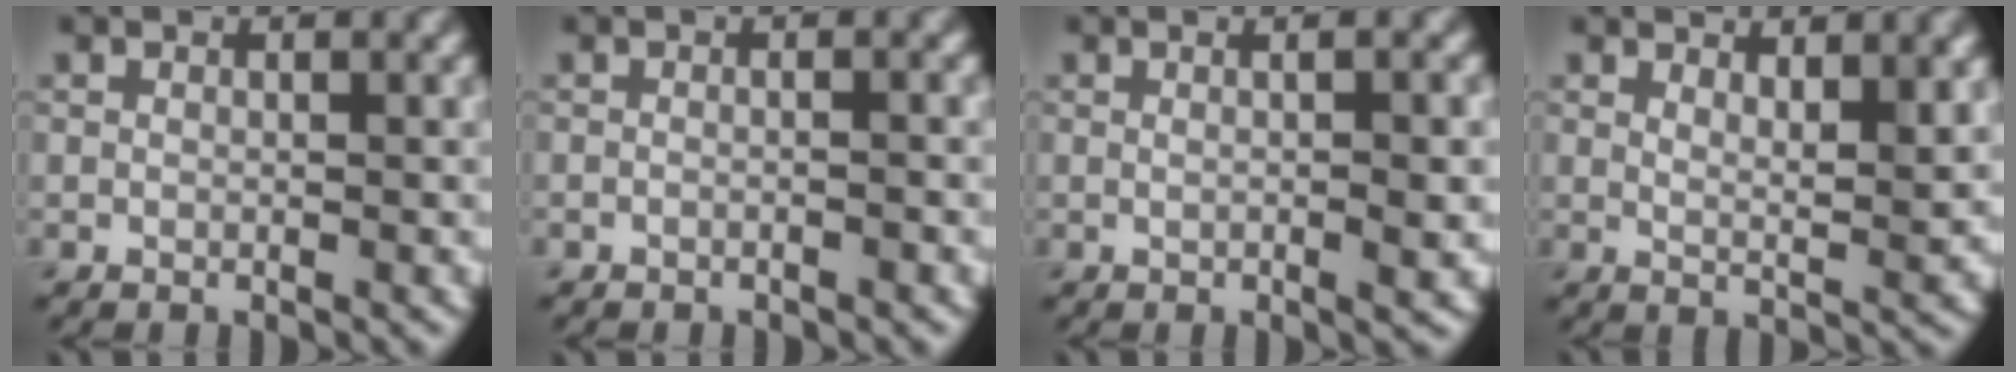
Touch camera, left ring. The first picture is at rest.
{"total": 1.1, "force": [-0.2, 0.5, 0.9], "torque": [-0.002, -0.011, -0.016]}
{"total": 4.1, "force": [0.2, 1.0, 3.9], "torque": [-0.048, 0.007, 0.003]}
{"total": 3.9, "force": [2.4, 1.0, 2.9], "torque": [-0.034, -0.002, 0.038]}